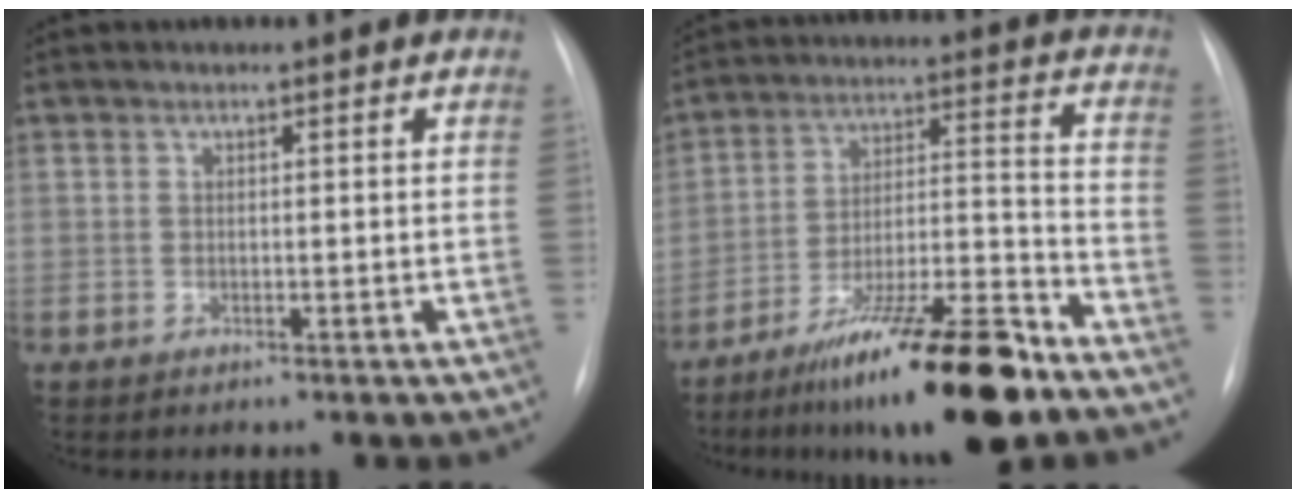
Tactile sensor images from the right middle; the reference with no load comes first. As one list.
[{"total": 17.9, "force": [-12.5, 1.6, 12.7], "torque": [-0.191, -0.005, -0.205]}]